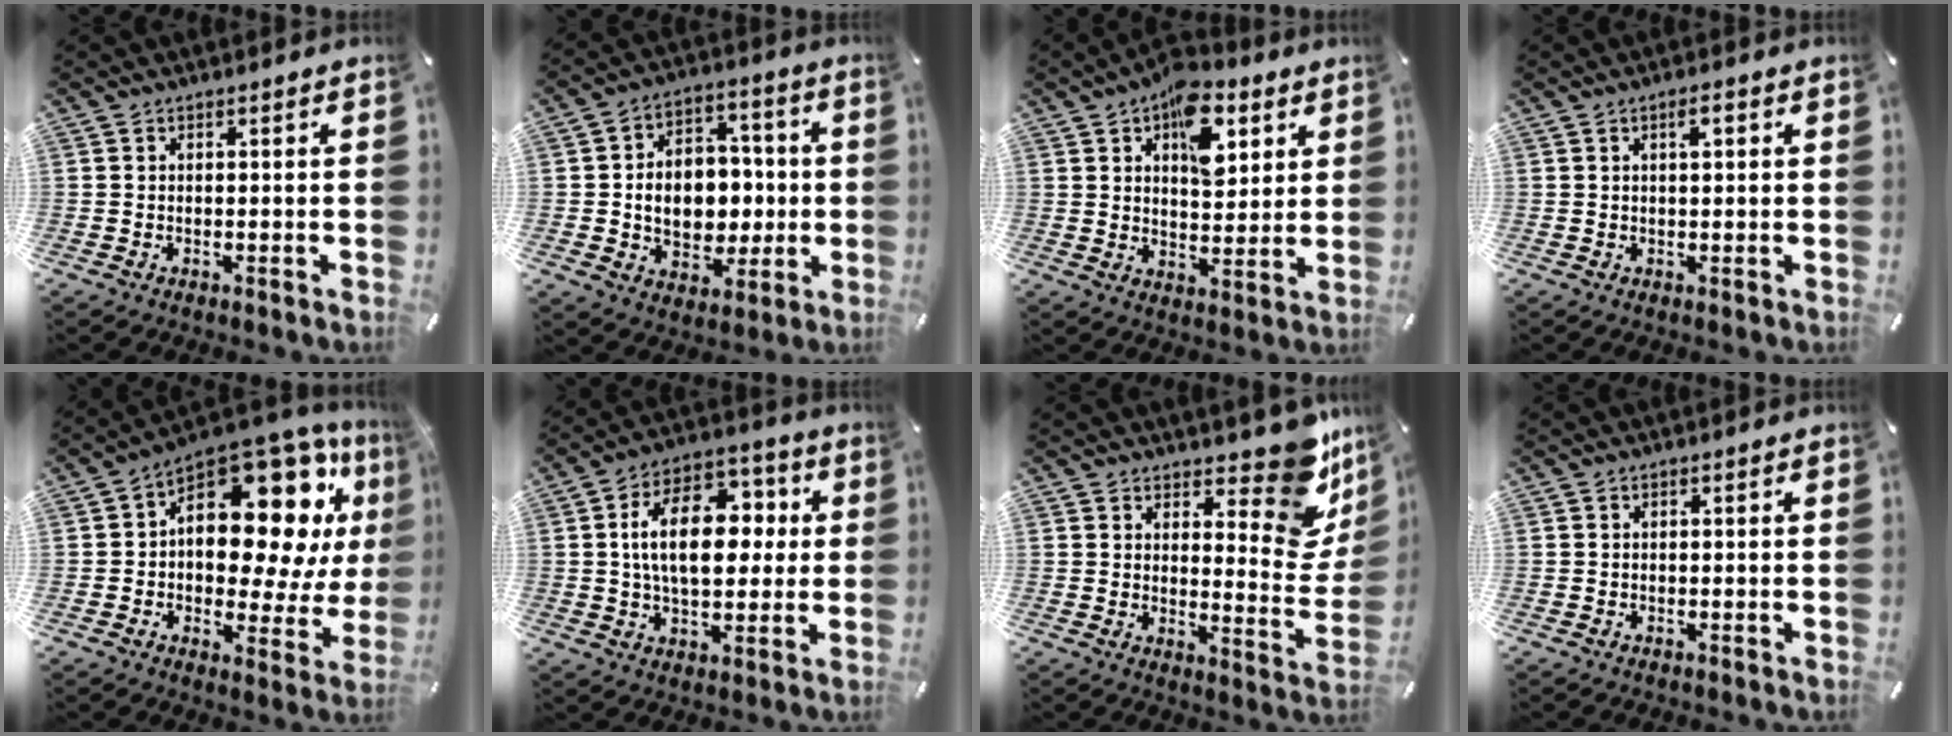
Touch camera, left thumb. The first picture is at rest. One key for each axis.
{"total": 12.1, "fx": -1.2, "fy": 9.8, "fz": 7.1, "tx": -0.107, "ty": 0.012, "tz": -0.015}
{"total": 13.2, "fx": 6.2, "fy": 7.9, "fz": 8.5, "tx": -0.108, "ty": -0.021, "tz": 0.105}
{"total": 2.5, "fx": 1.0, "fy": 0.9, "fz": 2.1, "tx": -0.028, "ty": -0.001, "tz": 0.011}
{"total": 19.2, "fx": 8.0, "fy": 10.5, "fz": 13.9, "tx": -0.176, "ty": -0.081, "tz": 0.127}
{"total": 16.6, "fx": 2.1, "fy": 10.5, "fz": 12.7, "tx": -0.219, "ty": 0.010, "tz": 0.034}
{"total": 14.4, "fx": 9.8, "fy": 6.3, "fz": 8.5, "tx": -0.078, "ty": -0.097, "tz": 0.165}
{"total": 0.0}